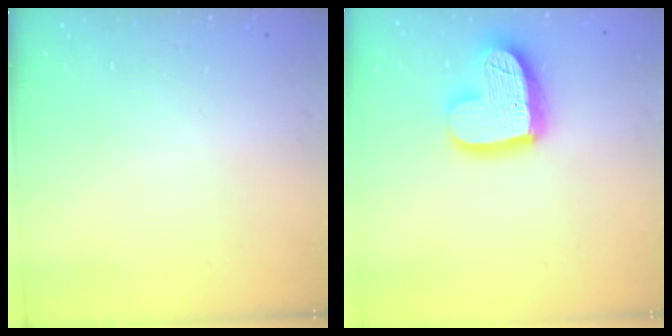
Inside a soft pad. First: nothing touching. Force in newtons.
{"total": 17.8, "press": 17.8, "slide": 1.4}